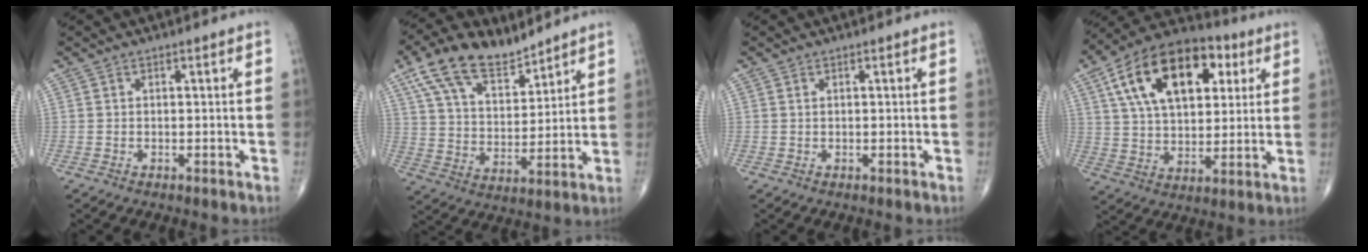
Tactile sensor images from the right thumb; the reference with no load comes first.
{"total": 13.8, "force": [9.6, 6.5, 7.5], "torque": [-0.118, -0.035, 0.185]}
{"total": 0.0}
{"total": 22.0, "force": [8.0, 12.6, 16.1], "torque": [-0.245, 0.002, 0.128]}